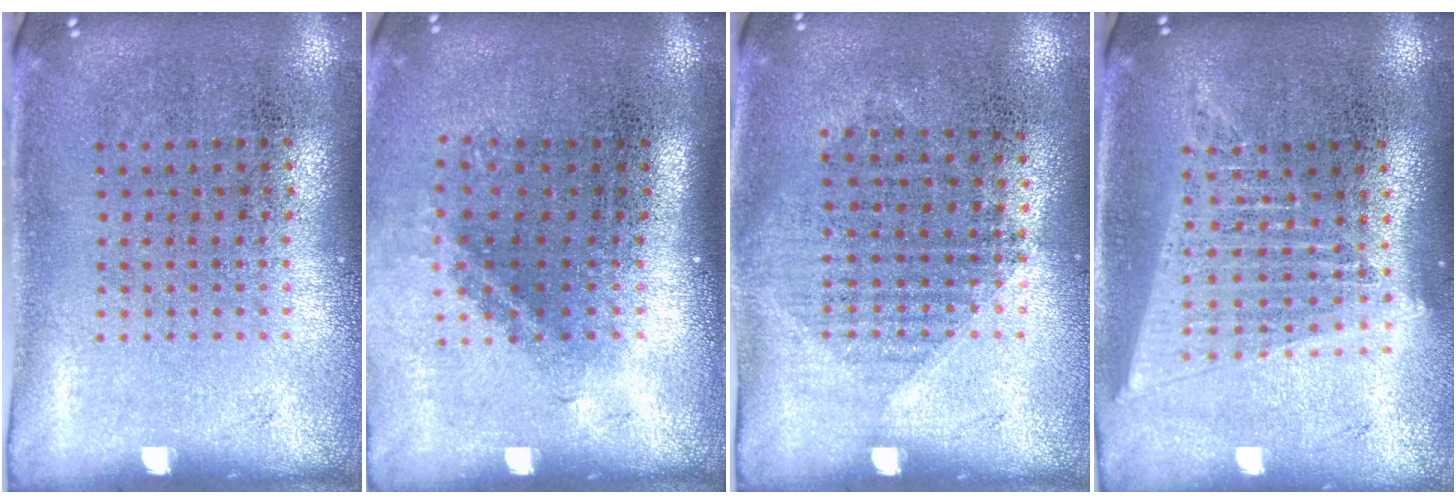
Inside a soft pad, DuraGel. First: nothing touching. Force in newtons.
{"total": 1.4, "press": 1.0, "slide": 1.1}
{"total": 0.9, "press": 0.9, "slide": 0.4}
{"total": 1.8, "press": 1.6, "slide": 0.9}